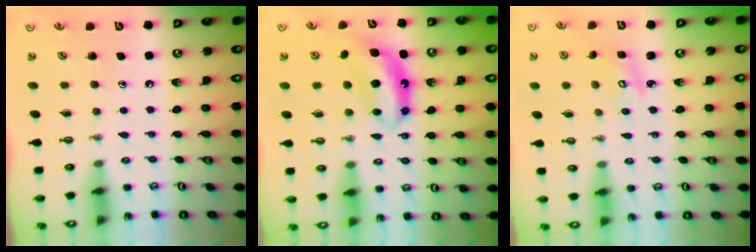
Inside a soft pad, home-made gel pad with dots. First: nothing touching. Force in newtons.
{"total": 7.8, "press": 7.8, "slide": 0.2}
{"total": 3.5, "press": 3.4, "slide": 0.4}